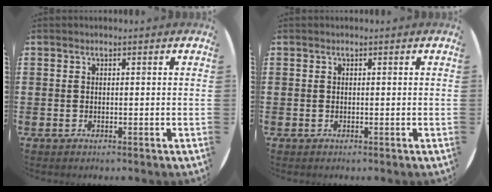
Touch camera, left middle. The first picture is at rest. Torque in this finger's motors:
{"motor_torque": [0.62, -0.64, 0.00, 0.01]}